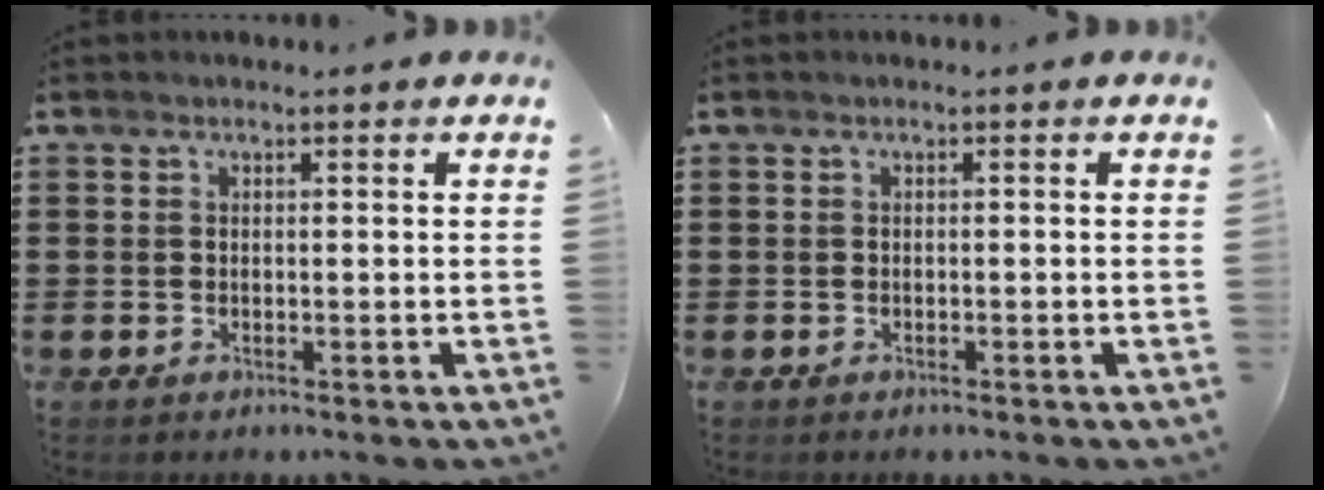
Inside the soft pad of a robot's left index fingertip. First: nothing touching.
{"total": 0.0}